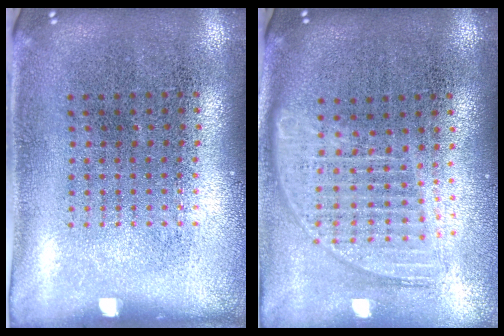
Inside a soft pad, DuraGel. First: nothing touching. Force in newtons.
{"total": 1.8, "press": 1.5, "slide": 0.9}